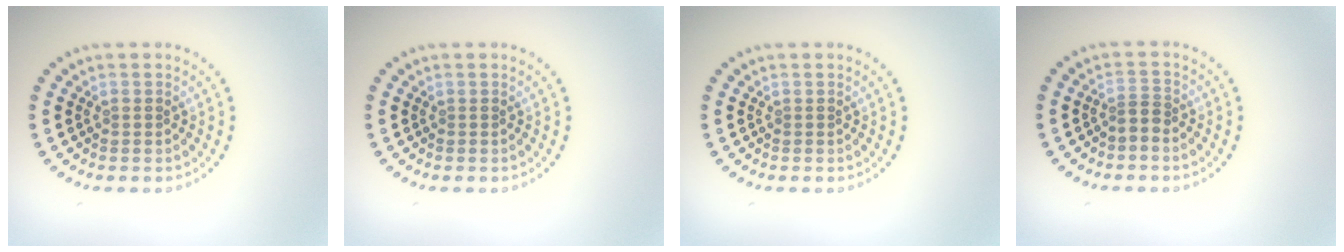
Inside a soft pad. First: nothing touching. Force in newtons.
{"total": 0.0}
{"total": 0.0}
{"total": 1.4, "press": 0.9, "slide": 1.1}